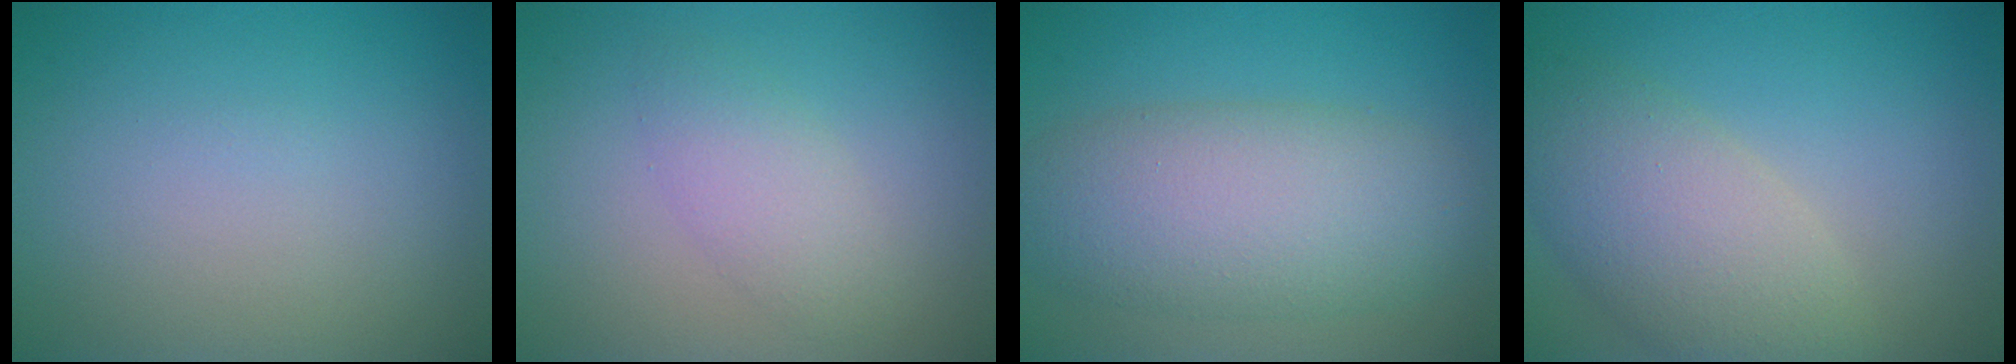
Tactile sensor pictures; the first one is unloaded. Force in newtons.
{"total": 2.4, "press": 2.4, "slide": 0.2}
{"total": 7.6, "press": 7.6, "slide": 0.5}
{"total": 6.2, "press": 6.1, "slide": 0.7}